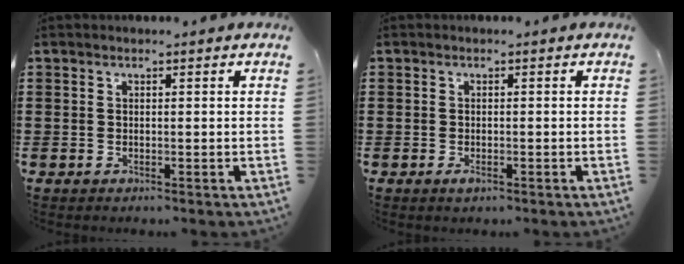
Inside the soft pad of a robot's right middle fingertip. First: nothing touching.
{"total": 0.9, "force": [-0.5, 0.4, 0.5], "torque": [-0.012, -0.002, -0.010]}